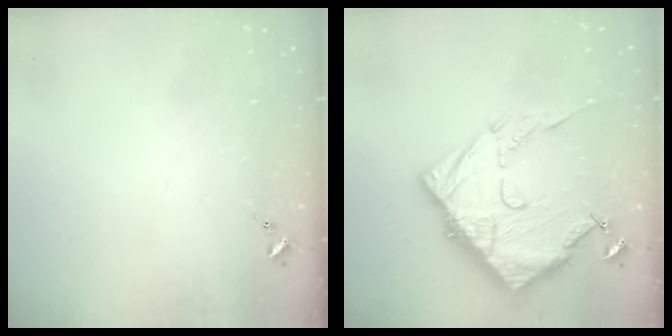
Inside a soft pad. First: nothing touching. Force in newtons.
{"total": 18.0, "press": 17.9, "slide": 1.9}